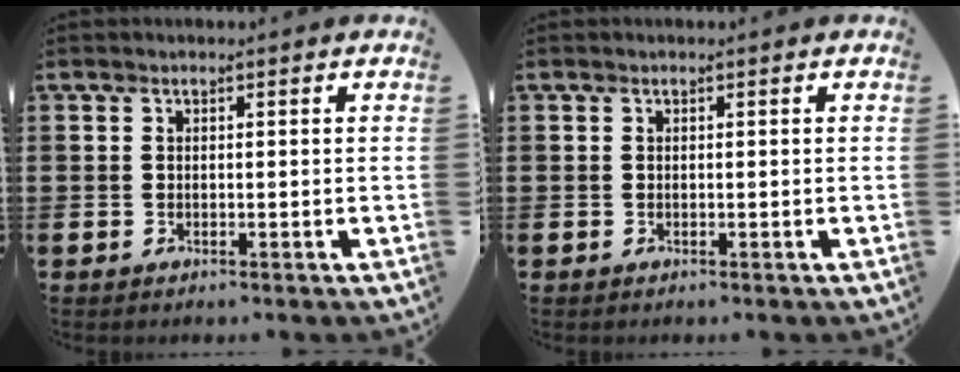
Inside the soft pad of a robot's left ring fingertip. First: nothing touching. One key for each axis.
{"total": 0.0}